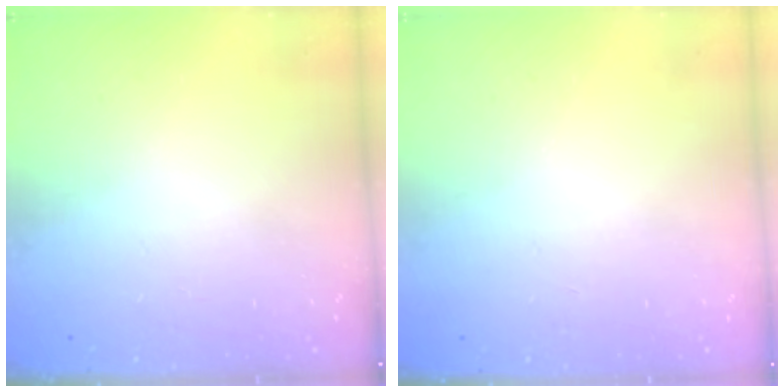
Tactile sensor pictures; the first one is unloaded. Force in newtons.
{"total": 0.0}